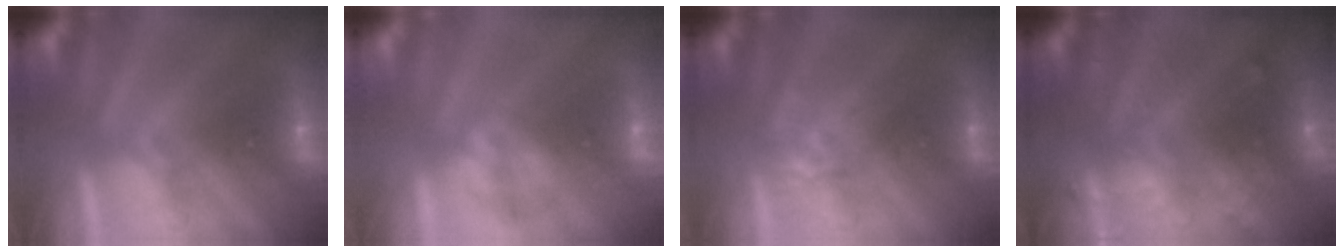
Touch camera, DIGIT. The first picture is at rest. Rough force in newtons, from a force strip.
{"total": 3.1}
{"total": 3.9}
{"total": 6.6}